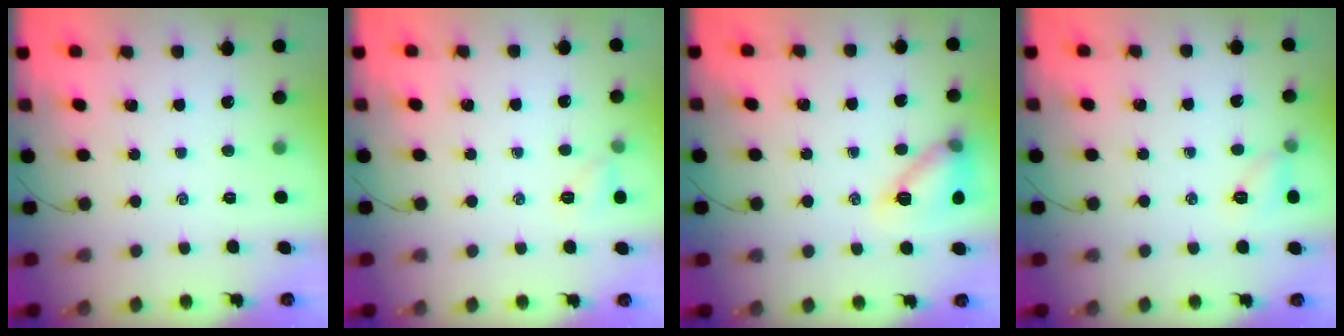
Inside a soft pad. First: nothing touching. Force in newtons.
{"total": 5.4, "press": 5.1, "slide": 1.5}
{"total": 13.5, "press": 13.5, "slide": 1.1}
{"total": 7.7, "press": 7.5, "slide": 1.7}